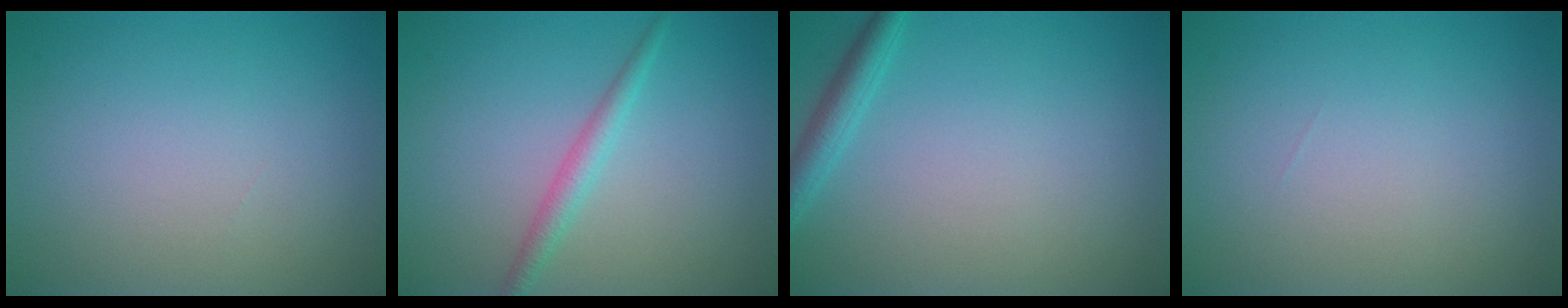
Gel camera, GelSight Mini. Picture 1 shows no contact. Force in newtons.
{"total": 1.9, "press": 1.9, "slide": 0.1}
{"total": 2.1, "press": 2.0, "slide": 0.2}
{"total": 0.0}